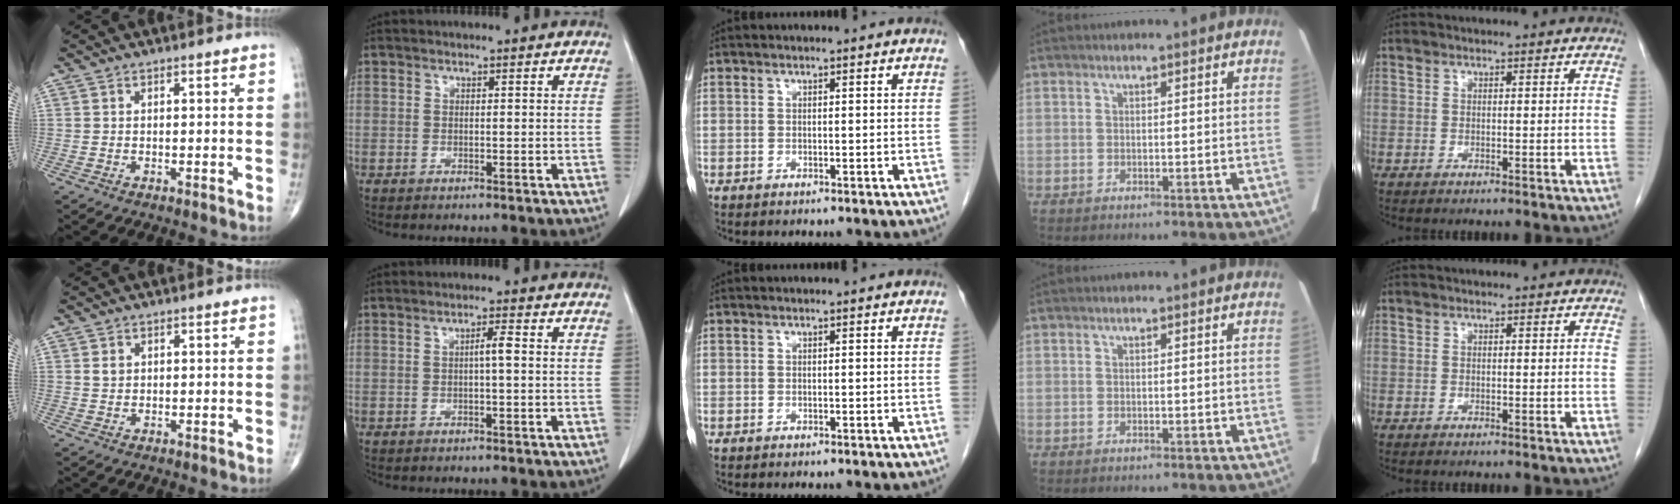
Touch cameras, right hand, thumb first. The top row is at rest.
{"thumb": {"total": 1.4, "force": [0.5, 1.1, 0.7], "torque": [-0.009, -0.001, 0.010]}, "index": {"total": 1.9, "force": [-0.1, 0.0, 1.9], "torque": [-0.032, 0.003, 0.000]}}